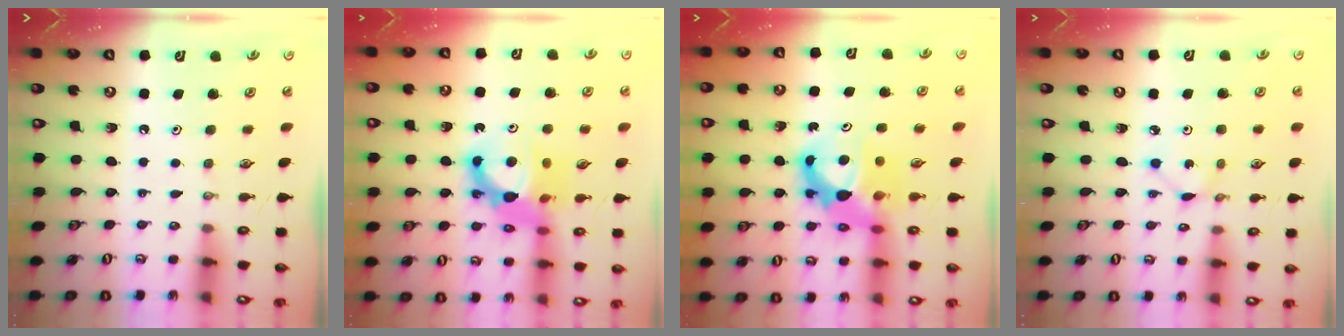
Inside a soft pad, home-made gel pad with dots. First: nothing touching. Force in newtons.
{"total": 11.6, "press": 11.4, "slide": 2.3}
{"total": 11.0, "press": 10.9, "slide": 0.8}
{"total": 1.3, "press": 1.3, "slide": 0.1}